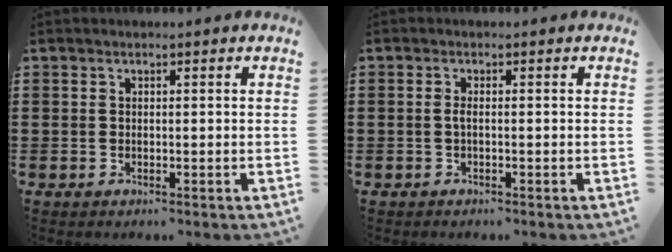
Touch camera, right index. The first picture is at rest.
{"total": 1.2, "force": [-0.4, 0.2, 1.1], "torque": [-0.029, -0.005, -0.010]}